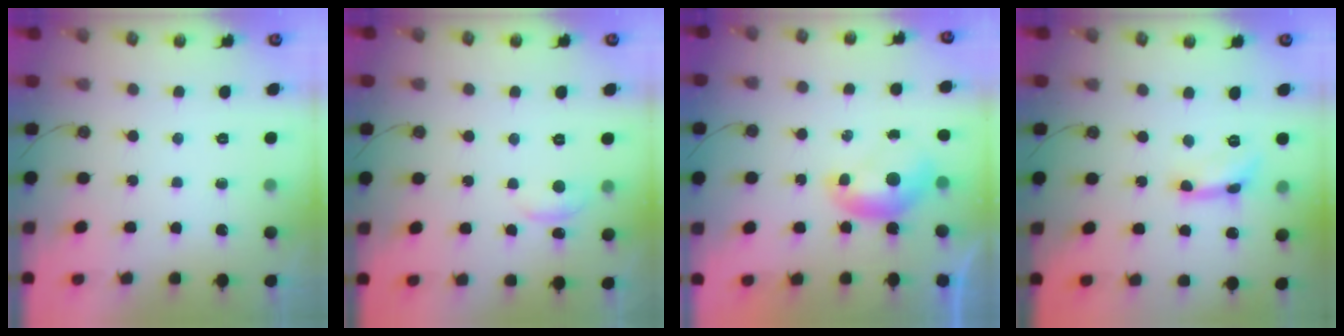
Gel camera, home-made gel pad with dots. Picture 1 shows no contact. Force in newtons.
{"total": 1.2, "press": 0.7, "slide": 0.9}
{"total": 0.0}
{"total": 1.3, "press": 1.3, "slide": 0.2}